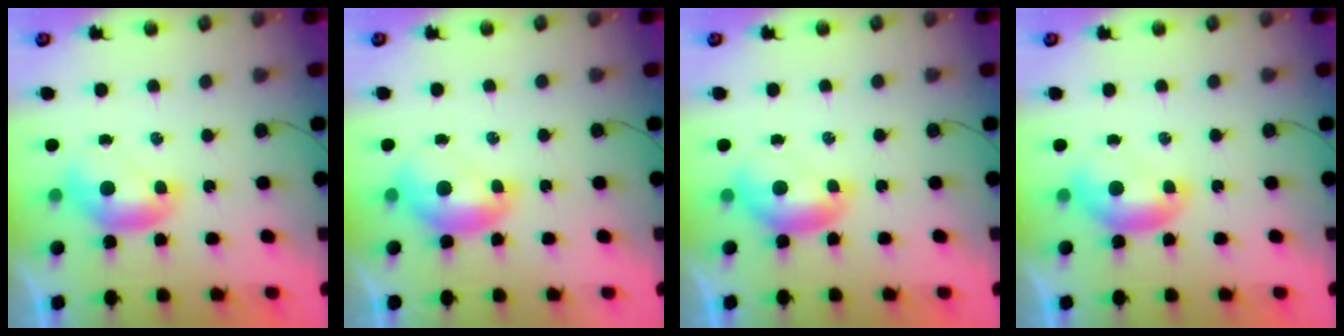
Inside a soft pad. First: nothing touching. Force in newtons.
{"total": 1.5, "press": 1.4, "slide": 0.4}
{"total": 0.0}
{"total": 0.0}